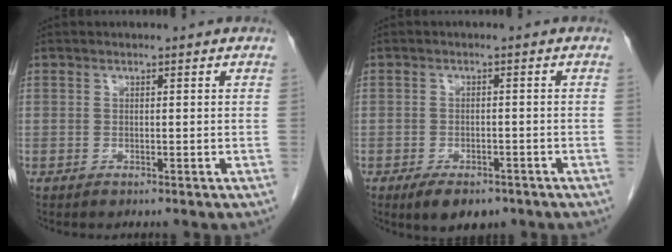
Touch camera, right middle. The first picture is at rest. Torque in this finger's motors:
{"motor_torque": [0.60, -0.37, -0.02, 0.02]}